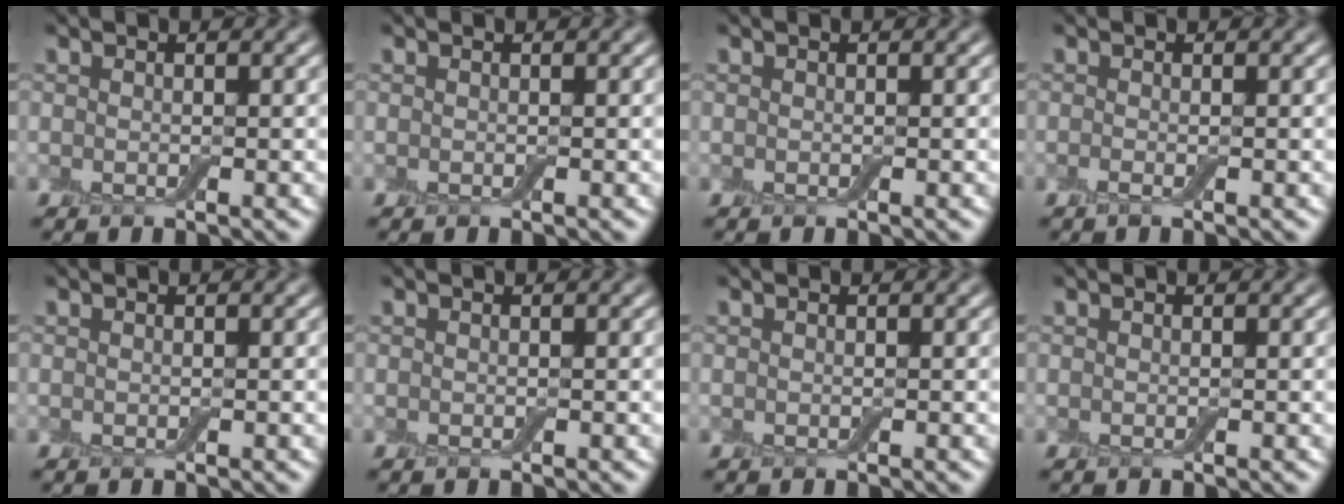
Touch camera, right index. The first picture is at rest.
{"total": 0.0}
{"total": 0.0}
{"total": 0.7, "force": [-0.3, 0.1, 0.6], "torque": [-0.015, -0.007, -0.007]}
{"total": 0.0}
{"total": 0.0}
{"total": 0.0}
{"total": 0.0}